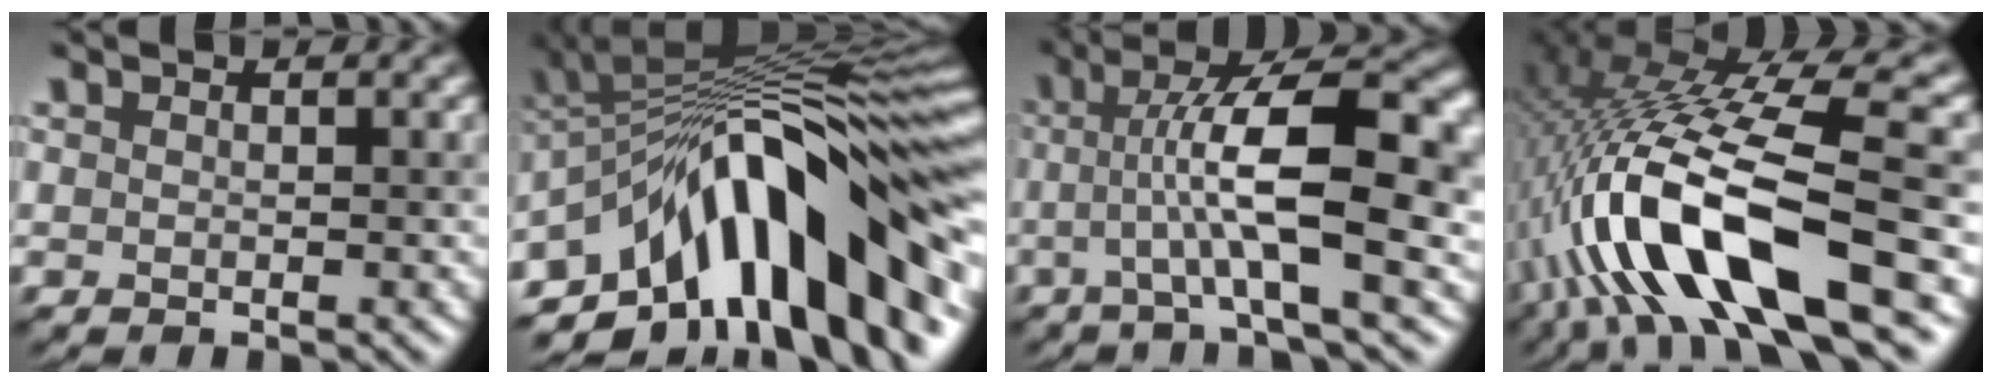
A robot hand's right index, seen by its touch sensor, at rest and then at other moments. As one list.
[{"total": 15.0, "force": [-5.2, 6.2, 12.7], "torque": [-0.172, 0.032, -0.093]}, {"total": 9.6, "force": [-0.3, 2.1, 9.3], "torque": [-0.145, 0.019, -0.010]}, {"total": 14.7, "force": [-3.2, 4.2, 13.7], "torque": [-0.262, 0.018, -0.051]}]